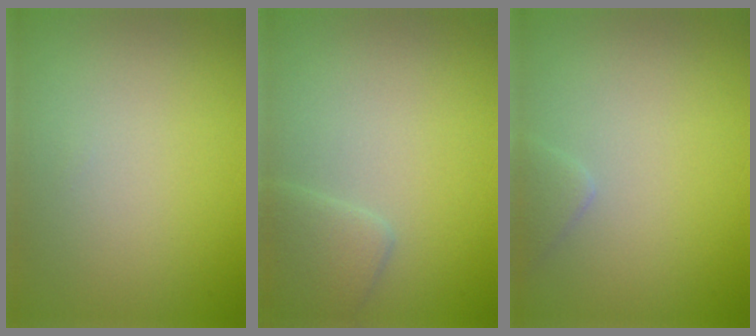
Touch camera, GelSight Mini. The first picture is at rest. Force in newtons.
{"total": 2.2, "press": 2.2, "slide": 0.1}
{"total": 1.2, "press": 1.2, "slide": 0.1}